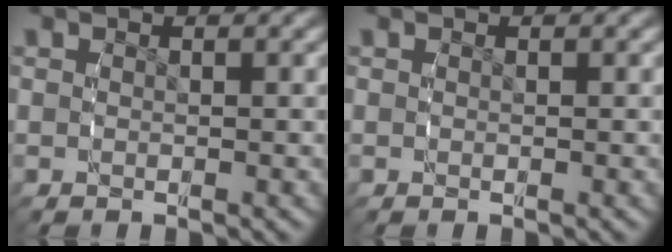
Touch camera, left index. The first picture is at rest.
{"total": 0.0}